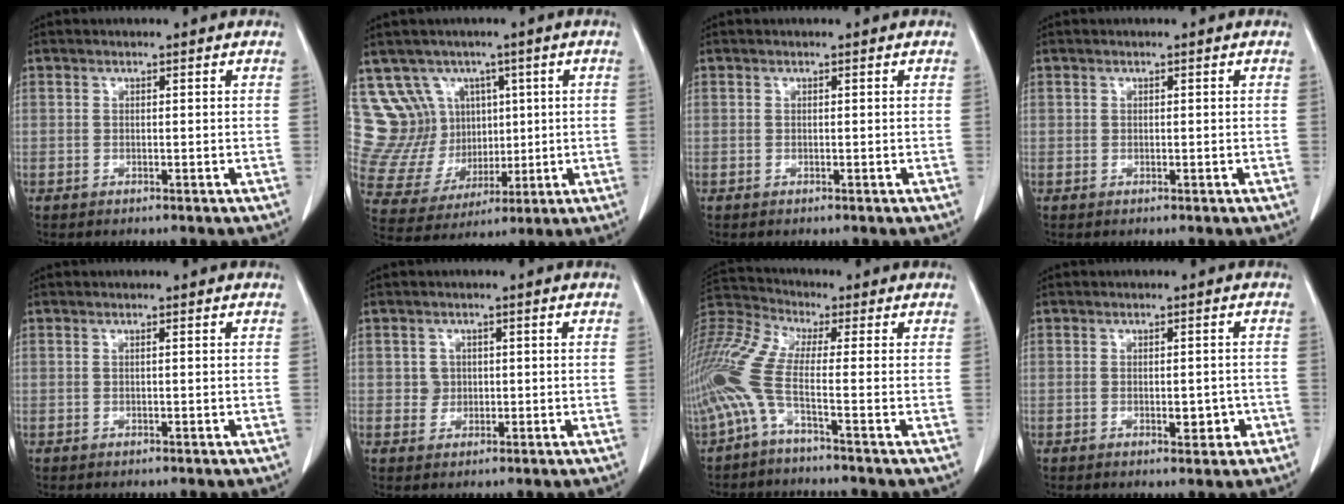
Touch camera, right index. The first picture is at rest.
{"total": 11.5, "force": [4.8, 10.1, 2.6], "torque": [-0.067, 0.053, 0.121]}
{"total": 0.0}
{"total": 0.0}
{"total": 0.0}
{"total": 2.1, "force": [0.3, 2.1, 0.3], "torque": [-0.001, 0.002, 0.006]}
{"total": 11.4, "force": [-3.9, 1.6, 10.5], "torque": [-0.265, 0.020, -0.086]}
{"total": 3.0, "force": [-1.0, 1.4, 2.4], "torque": [-0.031, 0.003, -0.007]}